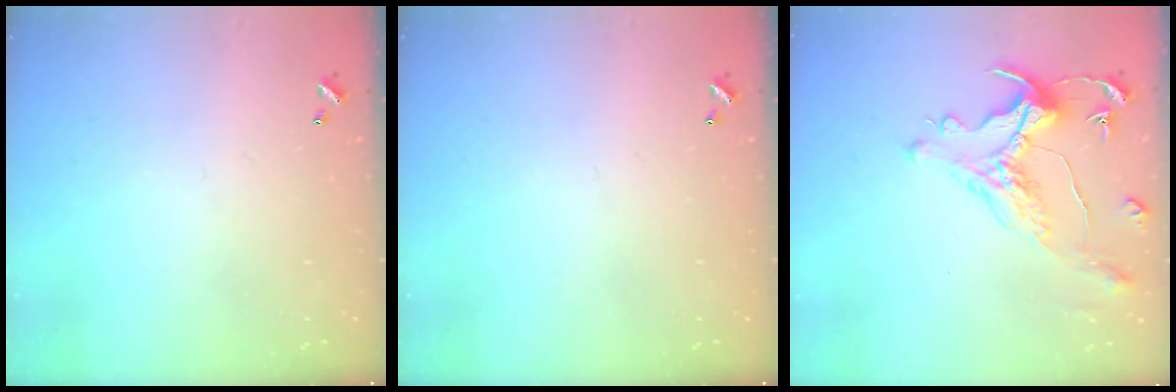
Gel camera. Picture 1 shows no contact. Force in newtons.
{"total": 0.0}
{"total": 1.0, "press": 0.3, "slide": 1.0}